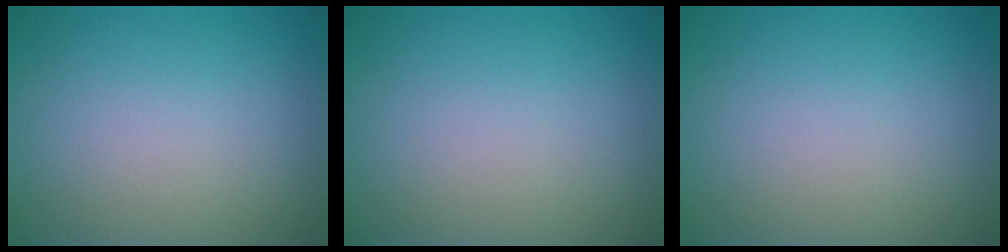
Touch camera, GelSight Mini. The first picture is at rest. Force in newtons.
{"total": 0.0}
{"total": 0.0}